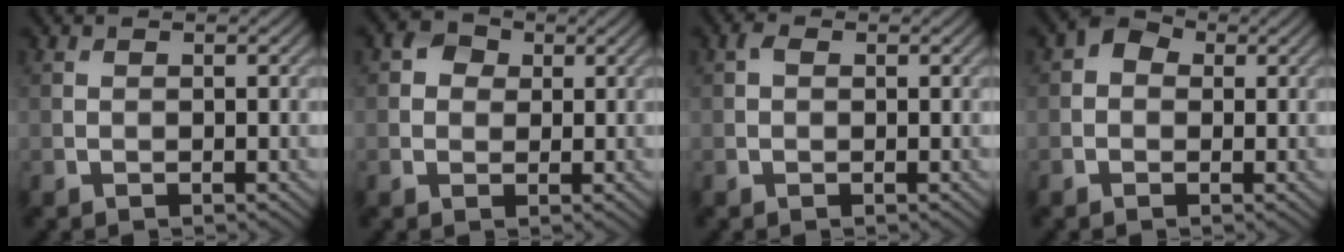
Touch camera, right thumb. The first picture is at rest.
{"total": 2.7, "force": [0.7, 2.3, 1.2], "torque": [-0.022, 0.004, 0.003]}
{"total": 0.9, "force": [0.2, 0.6, 0.7], "torque": [-0.012, 0.003, 0.000]}
{"total": 2.6, "force": [0.4, 2.1, 1.5], "torque": [-0.023, 0.004, -0.005]}